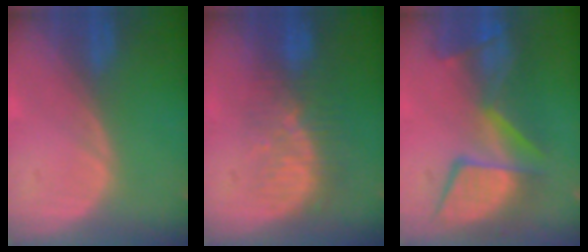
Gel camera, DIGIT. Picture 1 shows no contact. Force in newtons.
{"total": 8.1, "press": 7.2, "slide": 3.8}
{"total": 10.4, "press": 9.8, "slide": 3.4}